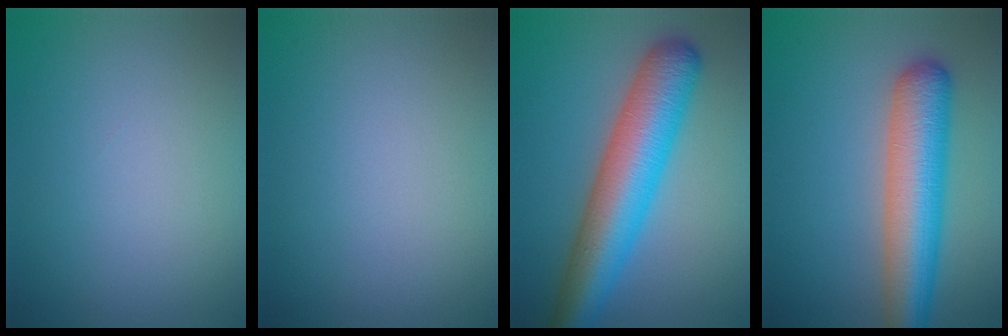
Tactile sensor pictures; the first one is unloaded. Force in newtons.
{"total": 0.0}
{"total": 9.0, "press": 9.0, "slide": 0.2}
{"total": 7.6, "press": 7.6, "slide": 0.3}